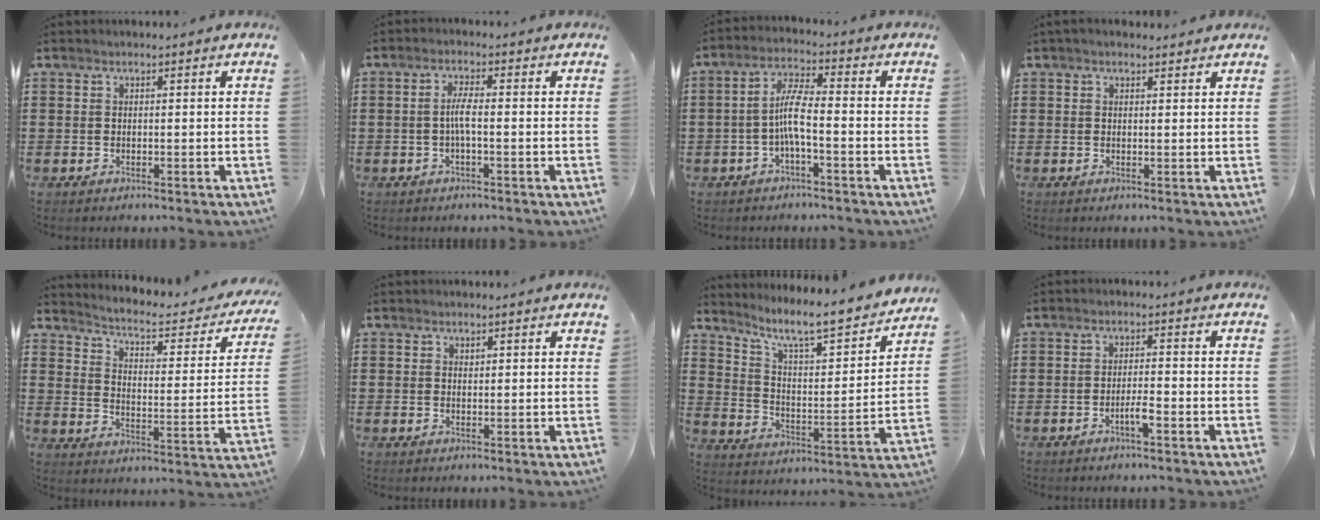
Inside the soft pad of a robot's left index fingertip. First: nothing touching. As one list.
[{"total": 3.1, "force": [-0.5, 0.4, 3.0], "torque": [-0.064, -0.002, -0.012]}, {"total": 6.0, "force": [-1.5, 1.7, 5.6], "torque": [-0.123, 0.003, -0.033]}, {"total": 1.3, "force": [1.1, 0.5, 0.5], "torque": [-0.013, 0.005, 0.021]}, {"total": 3.3, "force": [2.8, 0.5, 1.7], "torque": [-0.051, -0.026, 0.036]}, {"total": 1.0, "force": [0.9, 0.3, 0.2], "torque": [-0.005, 0.002, 0.017]}, {"total": 8.5, "force": [7.3, 0.7, 4.3], "torque": [-0.099, -0.056, 0.116]}, {"total": 2.4, "force": [-1.3, 0.3, 2.0], "torque": [-0.036, 0.003, -0.023]}]